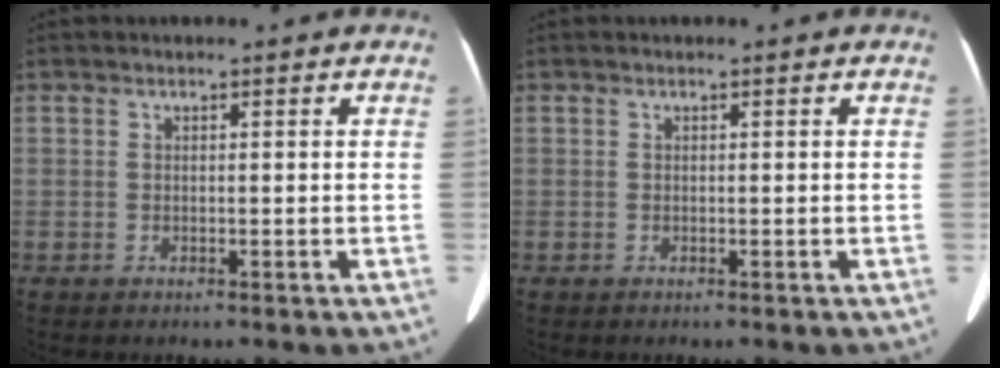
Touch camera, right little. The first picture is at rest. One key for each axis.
{"total": 0.0}